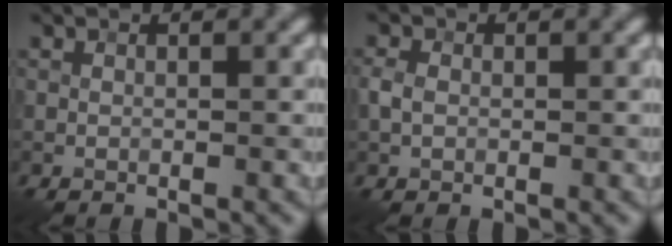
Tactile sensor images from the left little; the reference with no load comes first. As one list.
[{"total": 1.6, "force": [0.0, 1.2, 1.0], "torque": [-0.022, 0.004, -0.005]}]